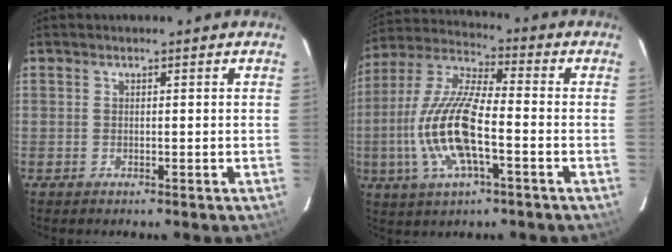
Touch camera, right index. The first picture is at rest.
{"total": 15.6, "force": [-4.0, 4.6, 14.4], "torque": [-0.301, -0.004, -0.082]}